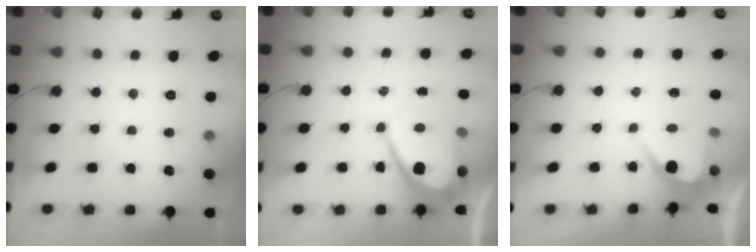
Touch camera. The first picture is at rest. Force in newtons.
{"total": 10.3, "press": 10.3, "slide": 0.8}
{"total": 4.2, "press": 4.2, "slide": 0.2}